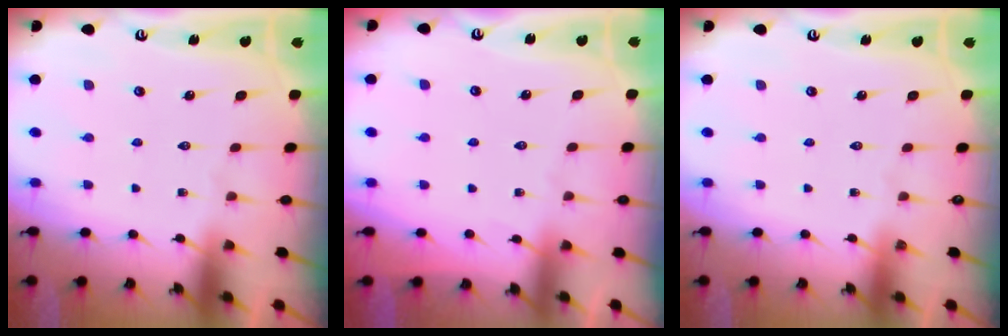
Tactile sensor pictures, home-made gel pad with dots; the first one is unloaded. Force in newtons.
{"total": 2.6, "press": 2.6, "slide": 0.4}
{"total": 0.0}